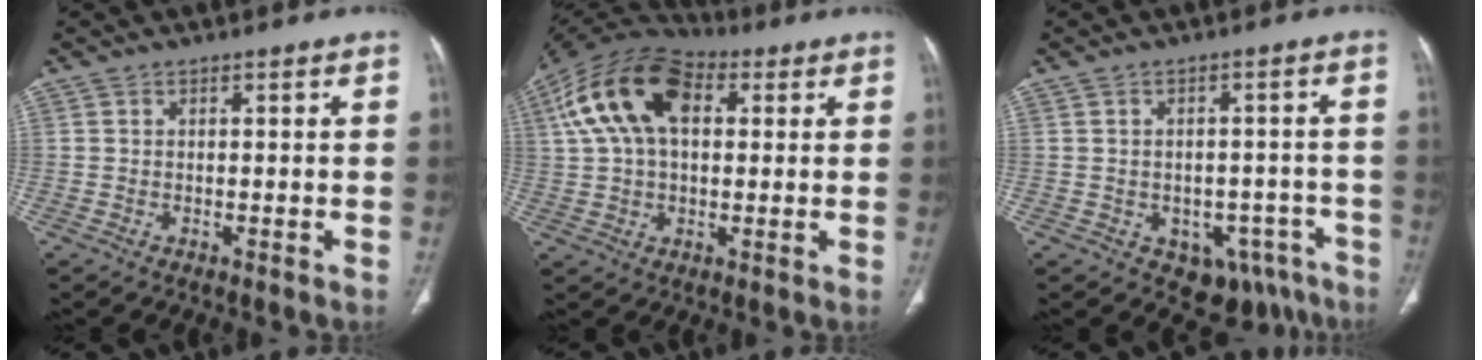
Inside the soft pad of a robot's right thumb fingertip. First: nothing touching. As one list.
[{"total": 17.5, "force": [4.8, 10.5, 13.2], "torque": [-0.241, 0.029, 0.077]}, {"total": 9.9, "force": [-5.6, 6.8, 4.7], "torque": [-0.021, 0.036, -0.066]}]